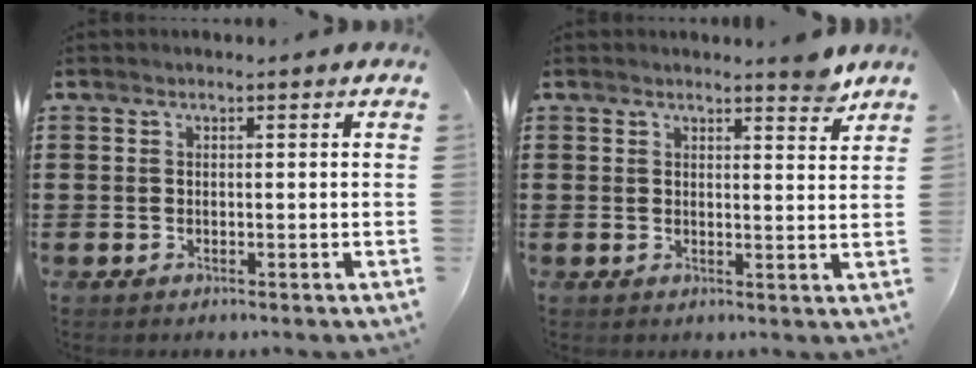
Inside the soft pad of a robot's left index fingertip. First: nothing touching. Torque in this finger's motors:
{"motor_torque": [0.13, 0.12, 0.00, 0.02]}